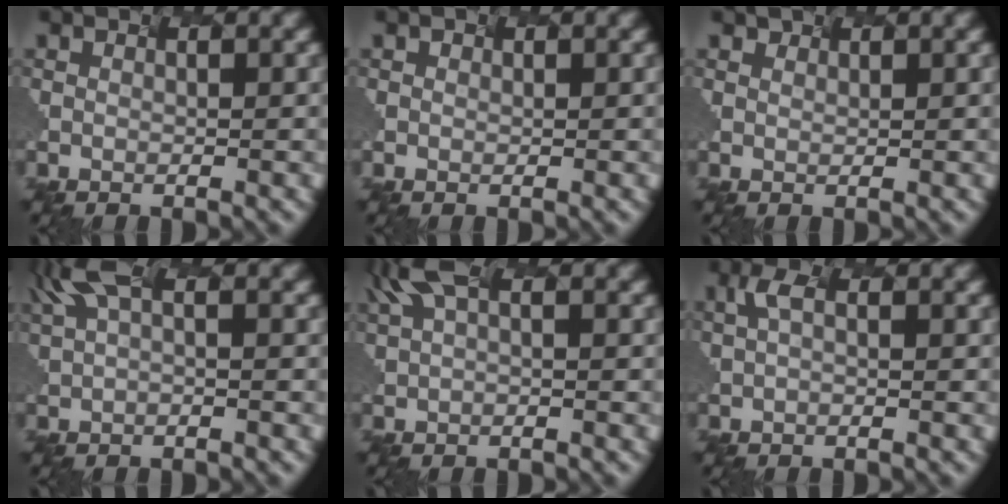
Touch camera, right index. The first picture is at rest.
{"total": 0.9, "force": [-0.5, -0.5, -0.7], "torque": [0.004, -0.007, 0.009]}
{"total": 0.9, "force": [0.7, -0.4, -0.5], "torque": [0.001, -0.007, 0.031]}
{"total": 3.3, "force": [1.2, 0.5, 3.0], "torque": [-0.071, 0.016, 0.049]}
{"total": 3.0, "force": [1.3, 0.4, 2.7], "torque": [-0.062, 0.016, 0.045]}
{"total": 1.0, "force": [-0.7, -0.4, 0.6], "torque": [-0.026, 0.003, 0.017]}